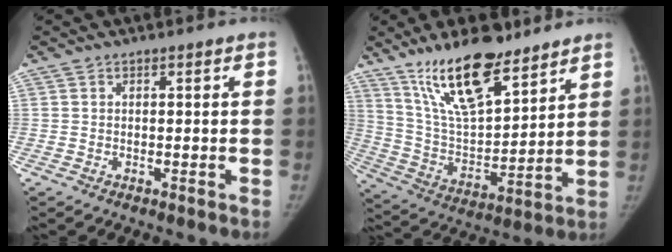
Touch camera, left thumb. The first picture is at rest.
{"total": 18.3, "force": [12.9, 6.2, 11.5], "torque": [-0.165, -0.069, 0.240]}